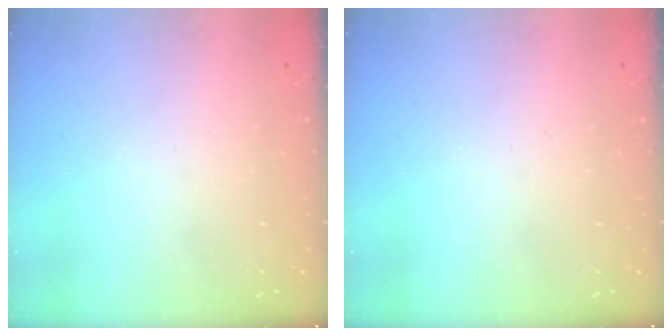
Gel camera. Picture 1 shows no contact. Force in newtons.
{"total": 0.0}